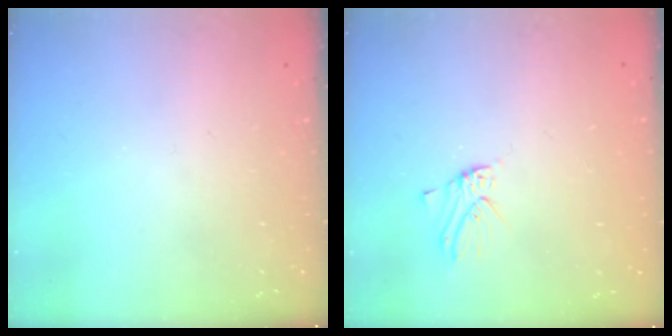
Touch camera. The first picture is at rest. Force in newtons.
{"total": 2.2, "press": 2.2, "slide": 0.1}